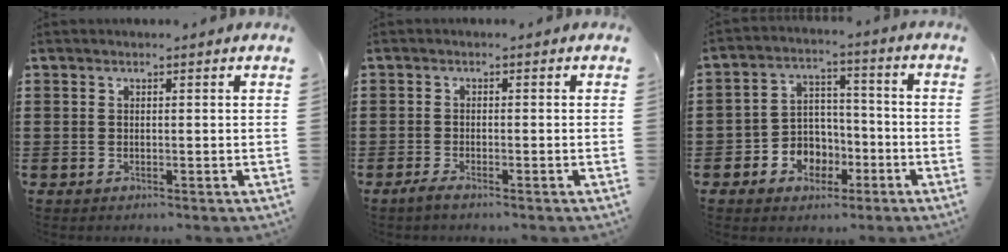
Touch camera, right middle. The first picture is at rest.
{"total": 1.5, "force": [-1.2, 0.2, 0.9], "torque": [-0.017, 0.000, -0.023]}
{"total": 5.4, "force": [-2.5, 4.7, 0.9], "torque": [-0.029, 0.013, -0.047]}